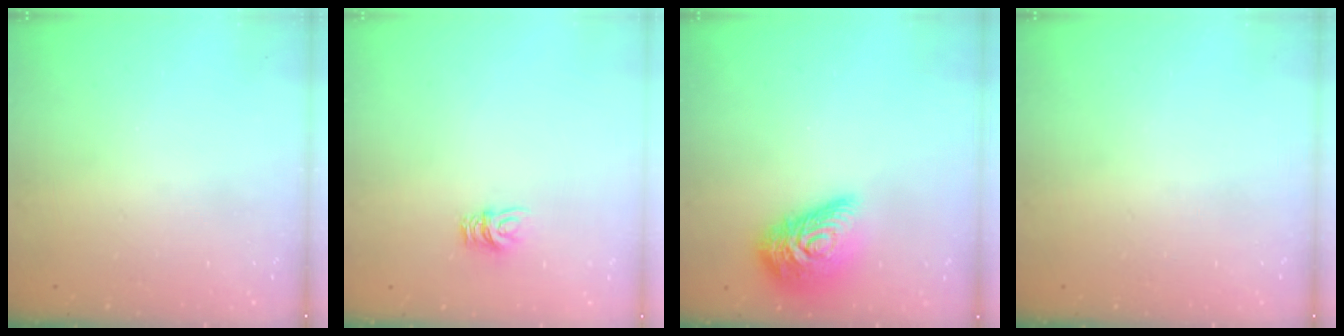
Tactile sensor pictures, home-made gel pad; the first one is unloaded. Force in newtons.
{"total": 7.2, "press": 7.2, "slide": 0.5}
{"total": 16.1, "press": 16.1, "slide": 0.9}
{"total": 0.0}